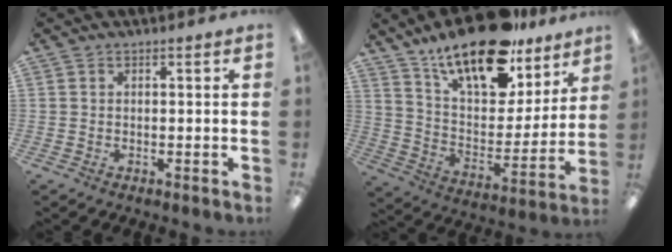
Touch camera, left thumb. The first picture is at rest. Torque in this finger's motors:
{"motor_torque": [0.56, 0.91, 1.19, -1.58, 0.20]}